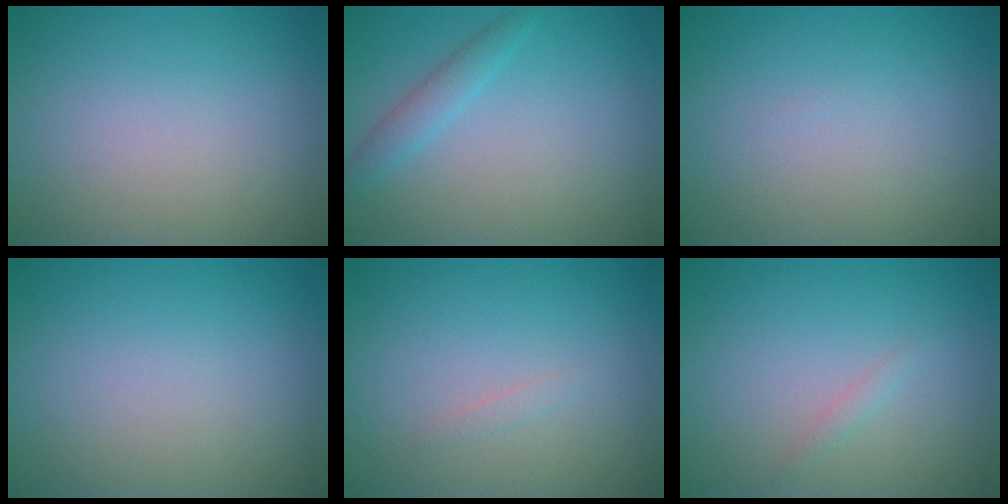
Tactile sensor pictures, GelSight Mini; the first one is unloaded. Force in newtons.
{"total": 1.8, "press": 1.8, "slide": 0.1}
{"total": 0.0}
{"total": 0.0}
{"total": 0.5, "press": 0.5, "slide": 0.1}
{"total": 0.7, "press": 0.7, "slide": 0.1}